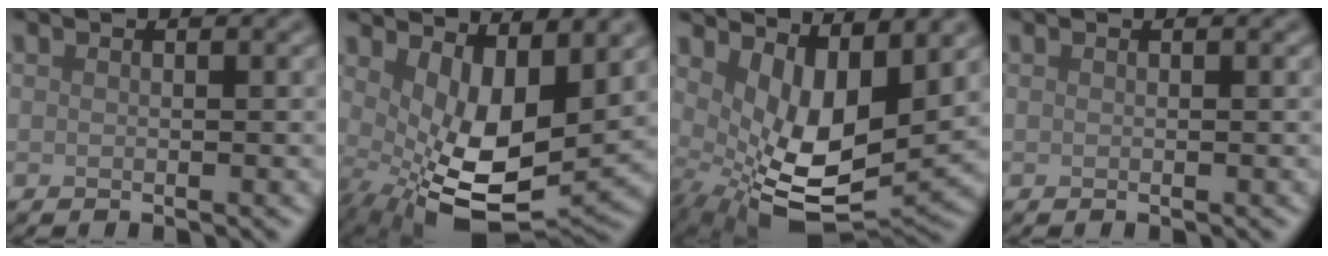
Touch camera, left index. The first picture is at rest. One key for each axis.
{"total": 8.8, "fx": 1.1, "fy": 4.2, "fz": 7.6, "tx": -0.144, "ty": -0.029, "tz": 0.031}
{"total": 8.3, "fx": 1.6, "fy": 4.1, "fz": 7.1, "tx": -0.132, "ty": -0.027, "tz": 0.039}
{"total": 0.0}